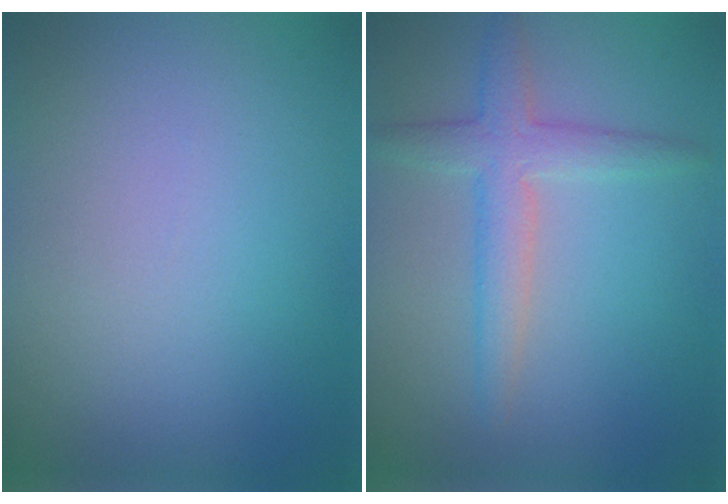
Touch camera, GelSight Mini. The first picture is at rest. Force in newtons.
{"total": 3.3, "press": 3.3, "slide": 0.2}